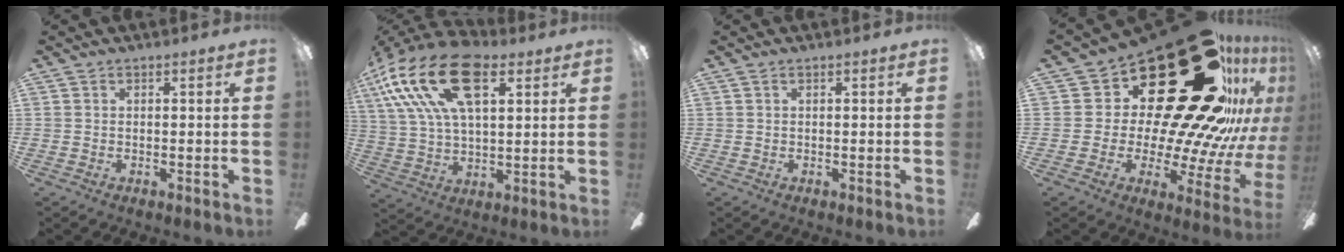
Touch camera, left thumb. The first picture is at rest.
{"total": 23.6, "force": [11.0, 11.9, 17.1], "torque": [-0.339, -0.031, 0.188]}
{"total": 0.0}
{"total": 41.0, "force": [19.9, 18.6, 30.6], "torque": [-0.407, -0.168, 0.400]}